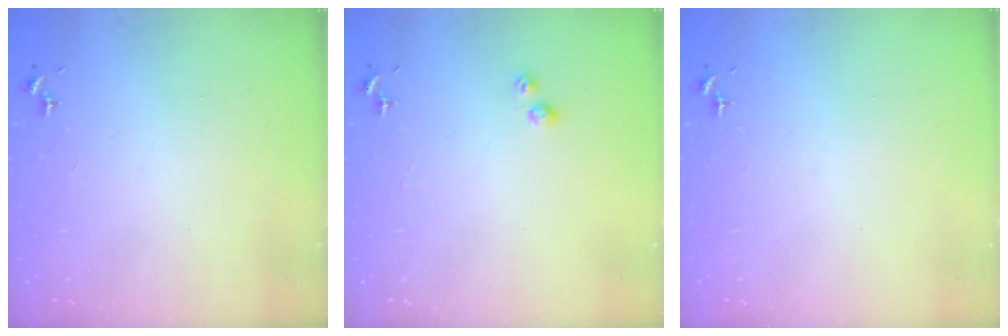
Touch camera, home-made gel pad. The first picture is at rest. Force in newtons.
{"total": 4.1, "press": 4.1, "slide": 0.5}
{"total": 0.0}